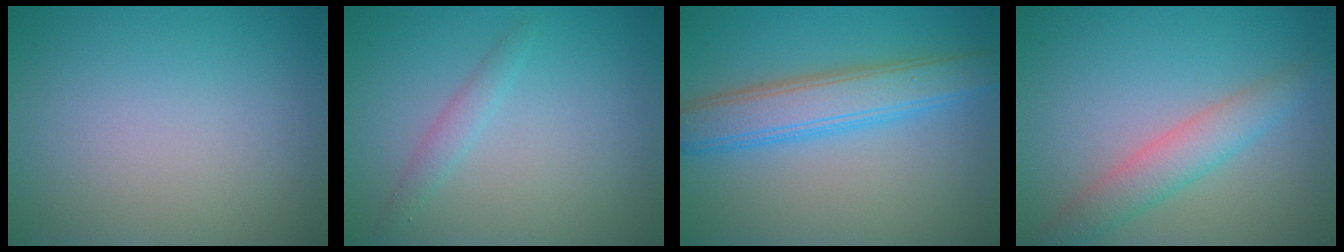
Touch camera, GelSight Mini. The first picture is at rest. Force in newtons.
{"total": 1.4, "press": 1.4, "slide": 0.0}
{"total": 5.4, "press": 5.4, "slide": 0.1}
{"total": 3.5, "press": 3.5, "slide": 0.3}